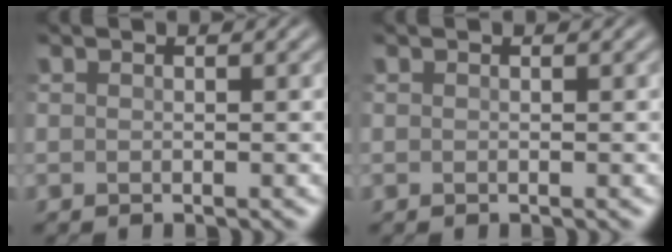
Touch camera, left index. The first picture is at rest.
{"total": 0.0}